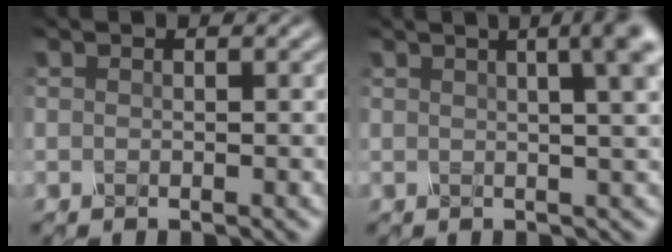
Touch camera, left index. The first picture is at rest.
{"total": 9.3, "force": [3.5, 3.9, 7.7], "torque": [-0.037, 0.065, 0.018]}